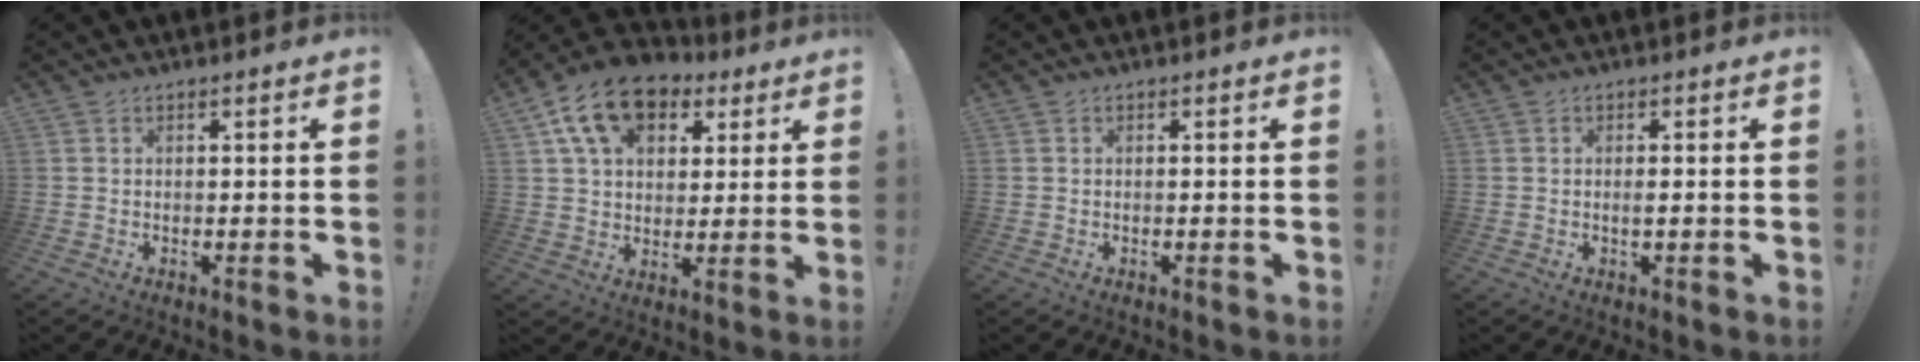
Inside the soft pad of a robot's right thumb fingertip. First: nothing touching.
{"total": 15.0, "force": [7.5, 10.0, 8.2], "torque": [-0.139, -0.027, 0.141]}
{"total": 0.0}
{"total": 1.5, "force": [-0.3, 0.0, 1.5], "torque": [-0.025, -0.002, -0.006]}